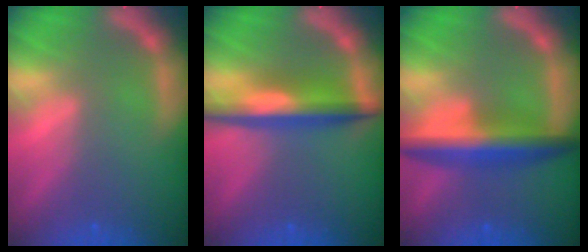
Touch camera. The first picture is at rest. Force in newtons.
{"total": 6.0}
{"total": 6.5}